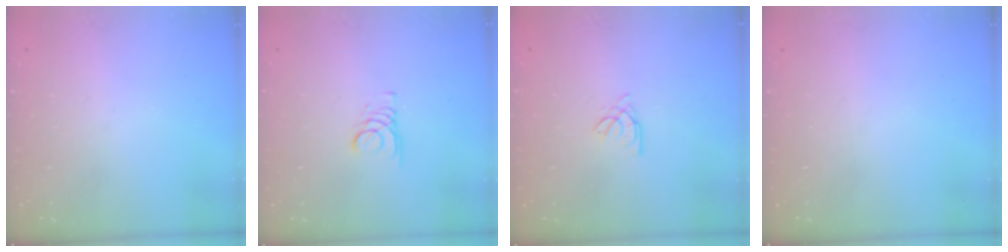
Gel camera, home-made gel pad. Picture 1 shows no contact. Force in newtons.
{"total": 1.8, "press": 1.8, "slide": 0.2}
{"total": 2.2, "press": 2.2, "slide": 0.6}
{"total": 0.0}